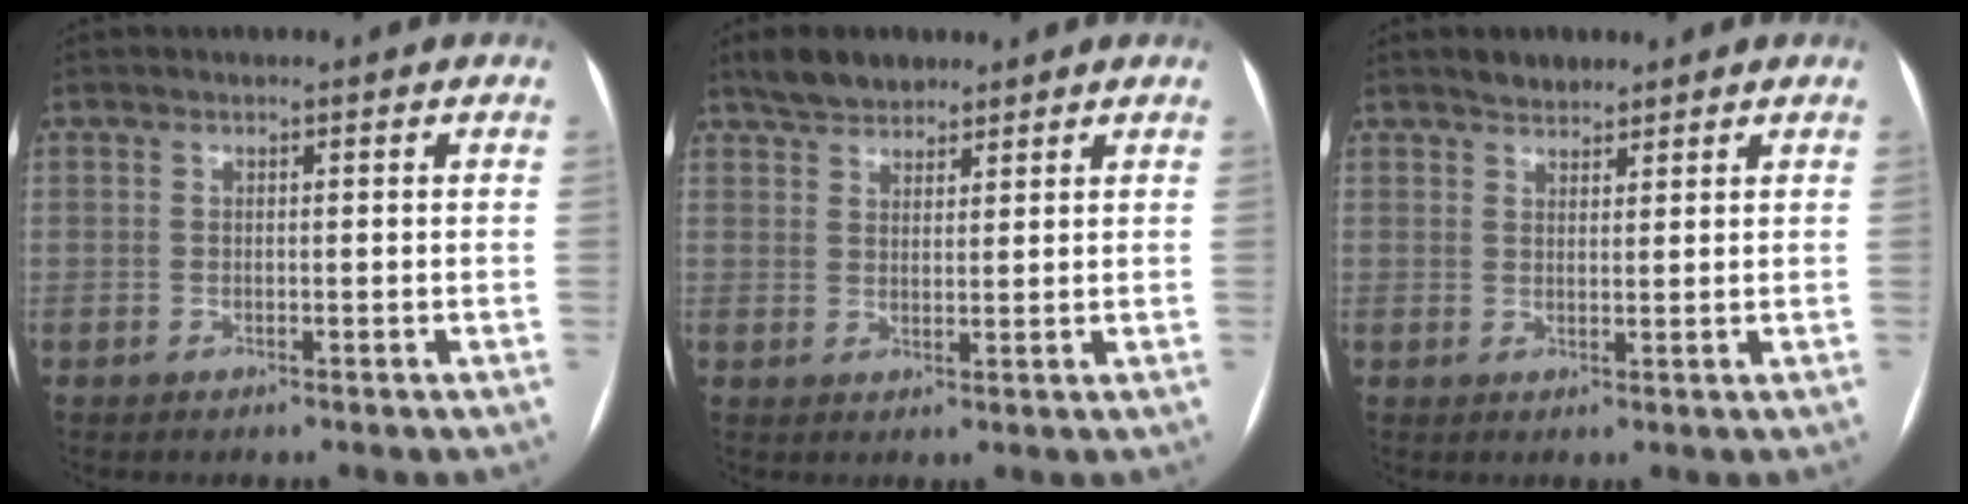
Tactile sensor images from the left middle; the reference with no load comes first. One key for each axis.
{"total": 4.8, "fx": 4.0, "fy": 2.1, "fz": 1.6, "tx": -0.030, "ty": 0.013, "tz": 0.075}
{"total": 2.6, "fx": 2.3, "fy": 1.1, "fz": 0.6, "tx": -0.010, "ty": 0.006, "tz": 0.036}